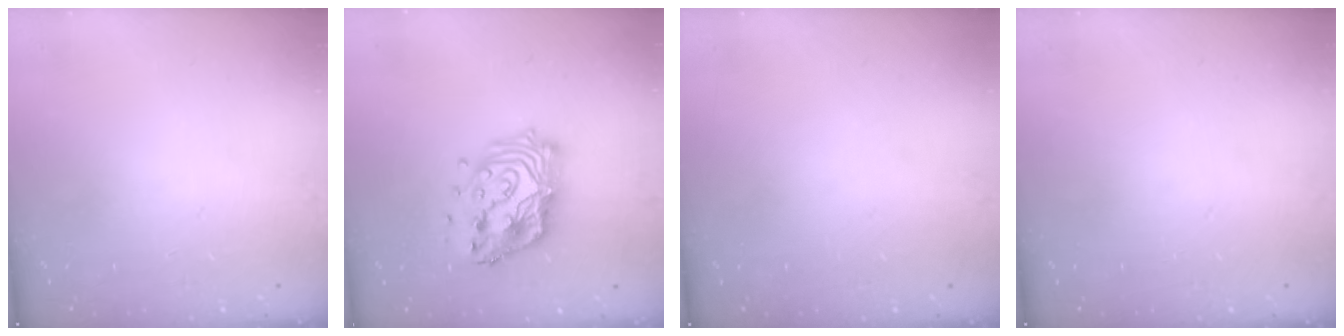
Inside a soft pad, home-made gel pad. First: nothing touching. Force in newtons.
{"total": 15.9, "press": 15.9, "slide": 1.0}
{"total": 0.0}
{"total": 0.0}